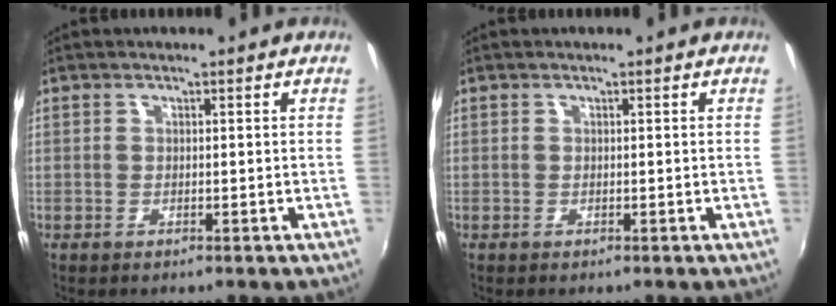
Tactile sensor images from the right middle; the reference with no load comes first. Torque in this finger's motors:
{"motor_torque": [0.15, -0.22, 0.00, 0.00]}